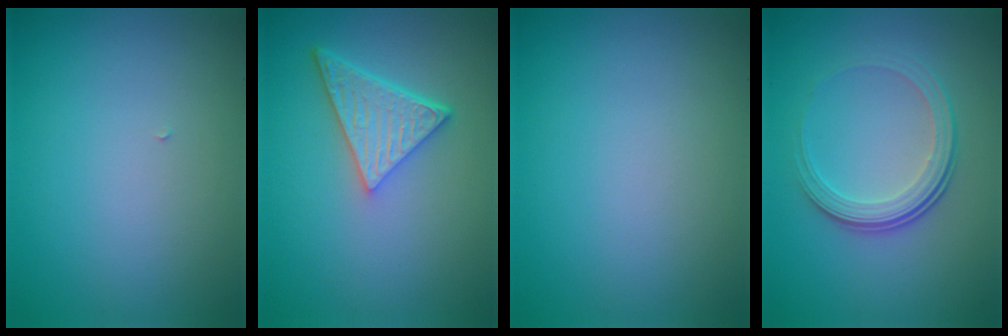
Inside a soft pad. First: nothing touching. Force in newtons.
{"total": 5.1, "press": 3.7, "slide": 3.5}
{"total": 0.0}
{"total": 3.9, "press": 2.7, "slide": 2.9}